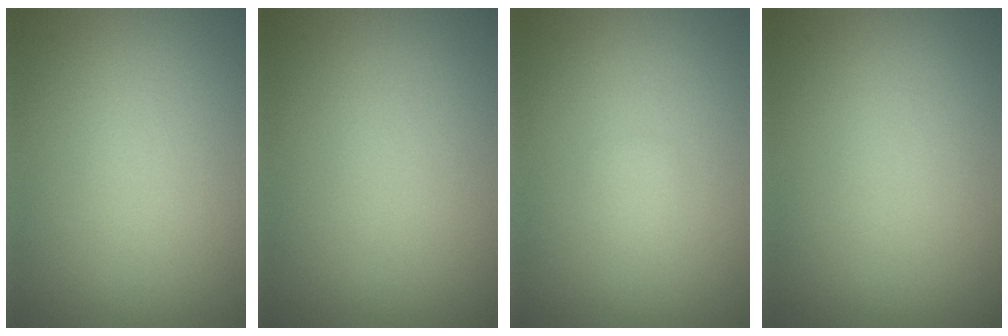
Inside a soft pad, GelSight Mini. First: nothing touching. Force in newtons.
{"total": 0.0}
{"total": 0.5, "press": 0.5, "slide": 0.0}
{"total": 0.0}